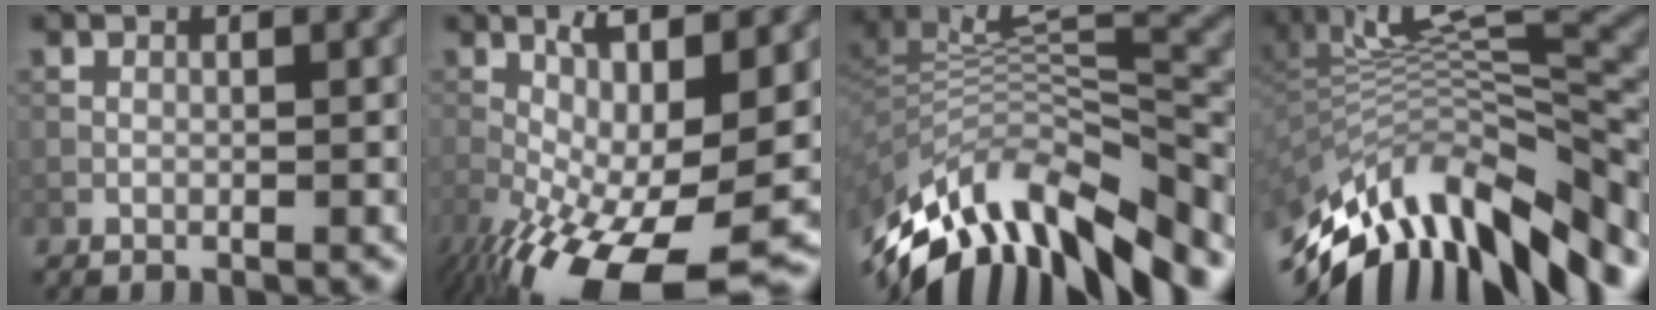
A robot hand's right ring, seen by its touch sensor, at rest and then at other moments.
{"total": 14.7, "force": [-4.2, 4.3, 13.4], "torque": [-0.230, -0.009, -0.063]}
{"total": 11.7, "force": [-6.9, 4.5, 8.3], "torque": [-0.168, 0.027, -0.117]}
{"total": 12.7, "force": [-5.4, 4.7, 10.5], "torque": [-0.199, 0.027, -0.091]}